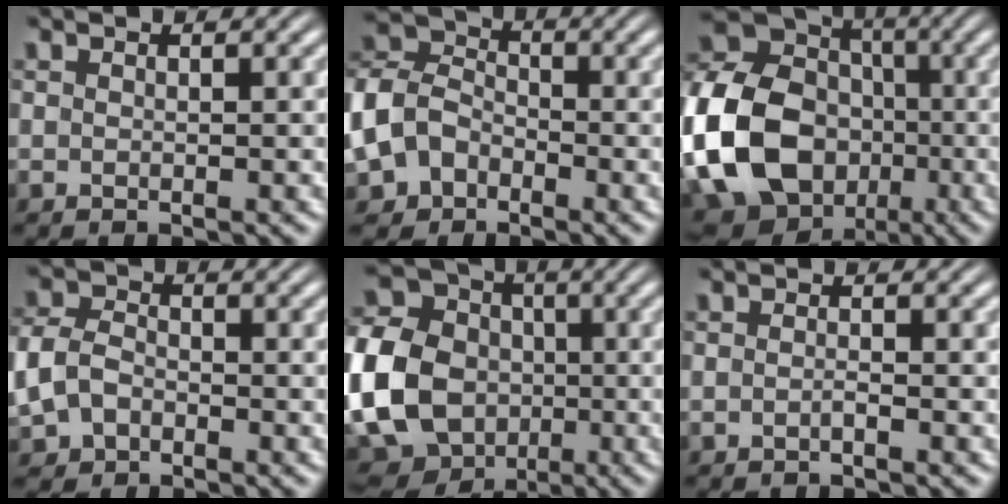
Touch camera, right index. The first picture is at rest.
{"total": 10.5, "force": [-2.6, 9.5, 3.5], "torque": [-0.119, -0.039, -0.045]}
{"total": 22.3, "force": [-5.2, 19.7, 9.0], "torque": [-0.254, -0.087, -0.080]}
{"total": 4.7, "force": [-1.3, 4.1, 2.0], "torque": [-0.073, -0.025, -0.014]}
{"total": 16.9, "force": [-2.3, 15.2, 6.9], "torque": [-0.190, -0.059, -0.042]}
{"total": 0.8, "force": [-0.5, 0.4, 0.5], "torque": [-0.013, -0.002, -0.011]}